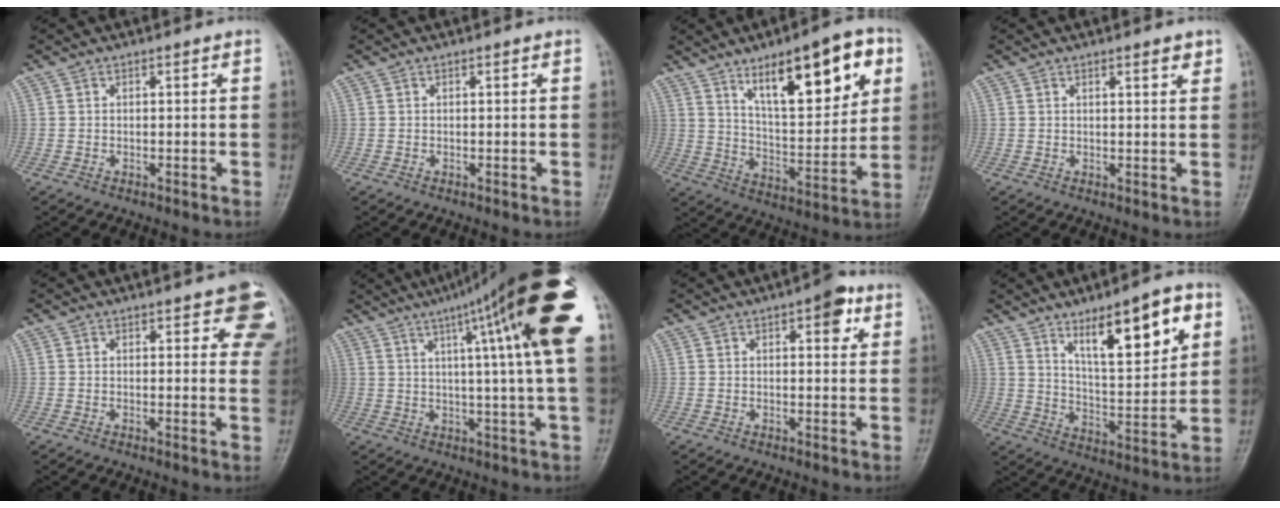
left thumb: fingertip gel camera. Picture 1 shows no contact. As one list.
[{"total": 0.0}, {"total": 19.6, "force": [9.3, 7.0, 15.8], "torque": [-0.197, -0.033, 0.152]}, {"total": 2.4, "force": [1.6, 0.5, 1.7], "torque": [-0.019, -0.009, 0.021]}, {"total": 9.5, "force": [5.1, 3.8, 7.0], "torque": [-0.045, -0.017, 0.051]}, {"total": 21.3, "force": [8.3, 1.4, 19.6], "torque": [-0.285, 0.000, 0.109]}, {"total": 5.2, "force": [2.5, 2.1, 4.0], "torque": [-0.037, -0.005, 0.025]}, {"total": 15.9, "force": [8.0, 5.1, 12.8], "torque": [-0.166, -0.040, 0.133]}]